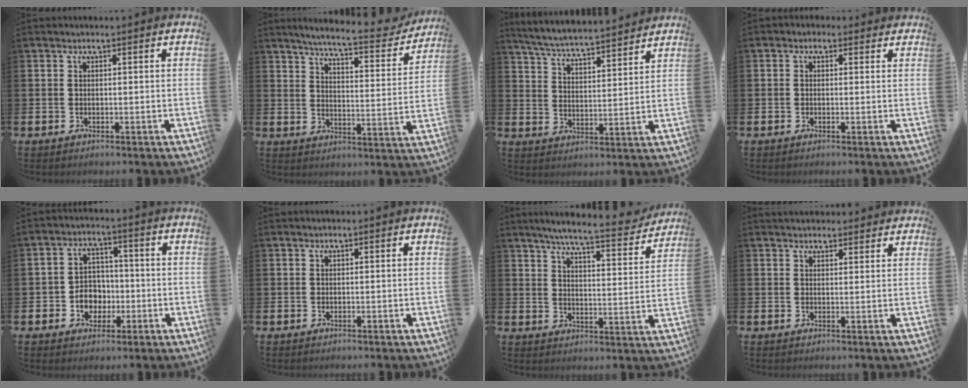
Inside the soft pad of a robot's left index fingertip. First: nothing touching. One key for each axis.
{"total": 6.9, "fx": 6.3, "fy": 0.5, "fz": 2.6, "tx": -0.061, "ty": -0.048, "tz": 0.101}
{"total": 5.5, "fx": 5.4, "fy": 0.2, "fz": 1.1, "tx": -0.049, "ty": -0.041, "tz": 0.093}
{"total": 0.7, "fx": 0.0, "fy": 0.7, "fz": 0.3, "tx": -0.006, "ty": 0.007, "tz": -0.002}
{"total": 4.7, "fx": -1.2, "fy": 4.2, "fz": 1.8, "tx": -0.037, "ty": 0.005, "tz": -0.028}
{"total": 0.0}
{"total": 7.1, "fx": 6.5, "fy": 0.4, "fz": 2.8, "tx": -0.063, "ty": -0.045, "tz": 0.107}
{"total": 2.6, "fx": 2.5, "fy": 0.8, "fz": 0.0, "tx": 0.004, "ty": -0.009, "tz": 0.045}